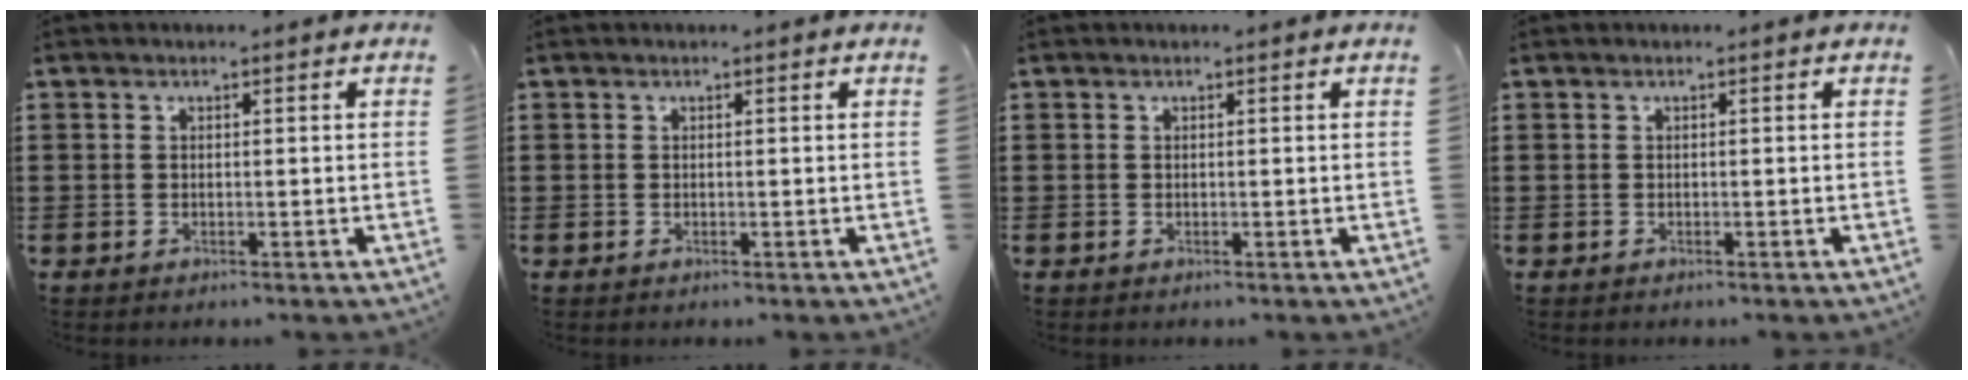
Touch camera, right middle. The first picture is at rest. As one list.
[{"total": 0.0}, {"total": 0.0}, {"total": 0.0}]